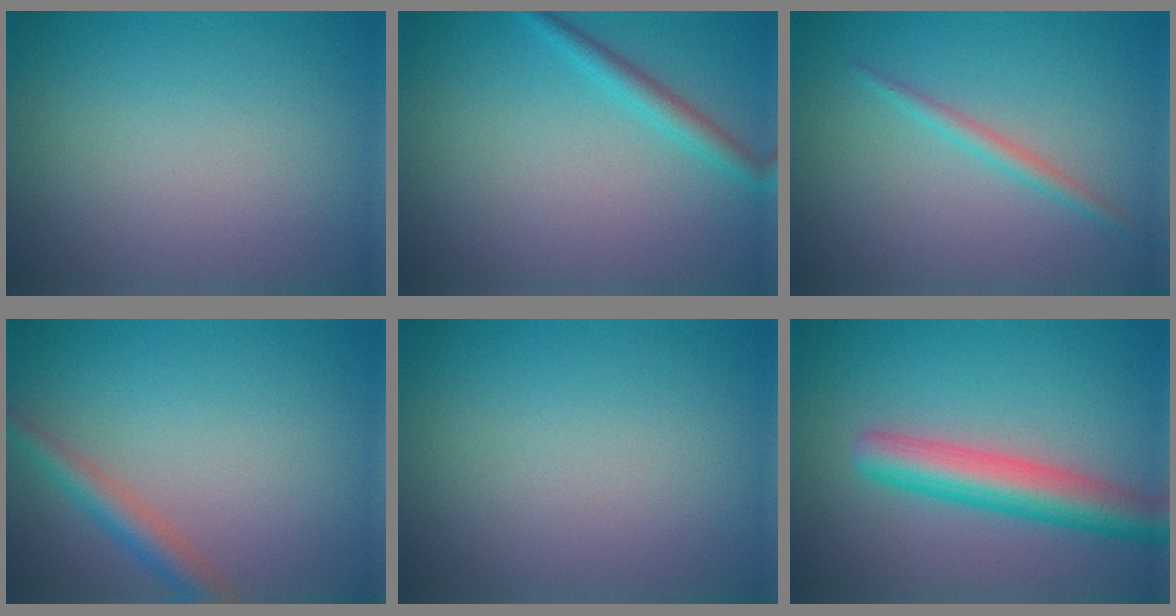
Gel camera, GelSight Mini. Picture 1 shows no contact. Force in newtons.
{"total": 1.9, "press": 1.9, "slide": 0.1}
{"total": 1.4, "press": 1.4, "slide": 0.1}
{"total": 2.7, "press": 2.7, "slide": 0.1}
{"total": 0.0}
{"total": 5.5, "press": 5.5, "slide": 0.2}